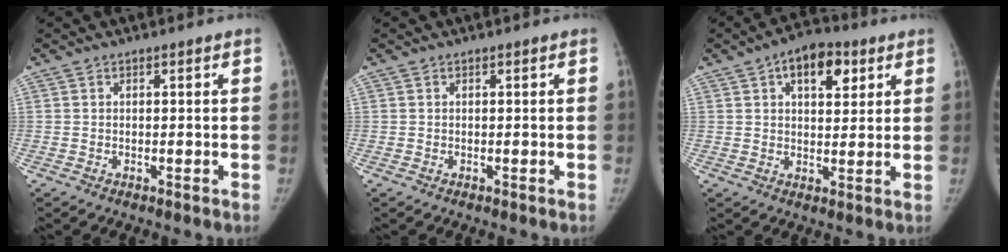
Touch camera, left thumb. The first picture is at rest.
{"total": 0.0}
{"total": 9.8, "force": [4.4, 5.4, 6.9], "torque": [-0.070, -0.004, 0.060]}